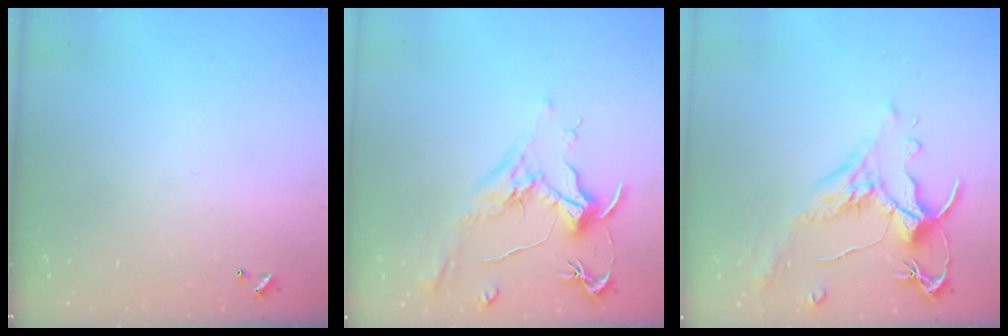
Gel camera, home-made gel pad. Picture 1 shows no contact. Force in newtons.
{"total": 2.1, "press": 2.0, "slide": 0.8}
{"total": 1.6, "press": 1.1, "slide": 1.2}